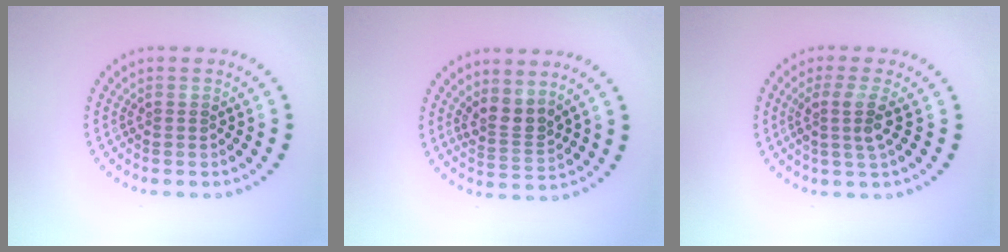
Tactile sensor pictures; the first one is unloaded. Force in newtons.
{"total": 2.6, "press": 2.0, "slide": 1.6}
{"total": 2.5, "press": 1.9, "slide": 1.6}